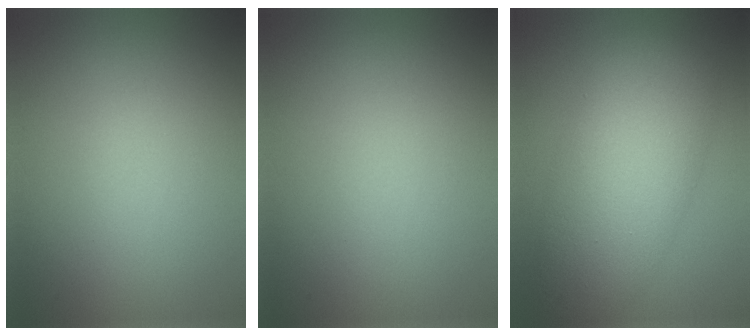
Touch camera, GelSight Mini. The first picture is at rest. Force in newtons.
{"total": 0.0}
{"total": 8.4, "press": 8.4, "slide": 0.0}